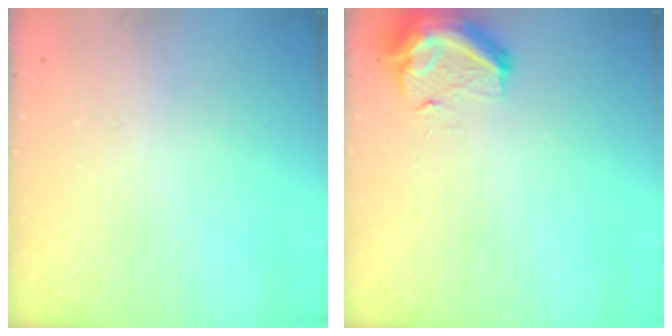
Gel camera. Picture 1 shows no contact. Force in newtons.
{"total": 15.4, "press": 11.8, "slide": 9.9}